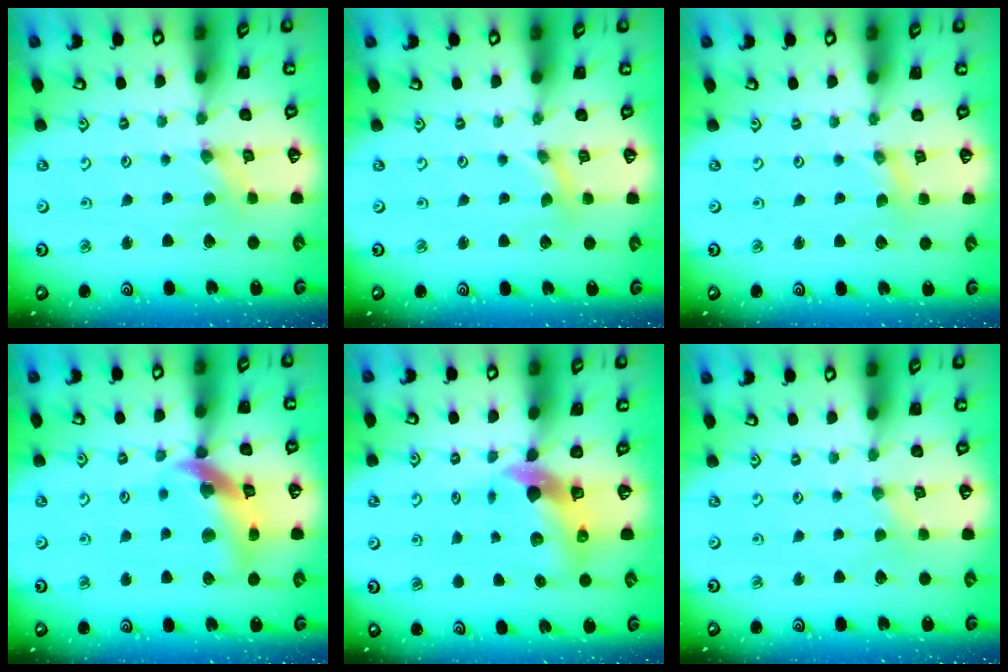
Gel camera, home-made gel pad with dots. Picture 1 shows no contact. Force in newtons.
{"total": 0.0}
{"total": 1.4, "press": 1.4, "slide": 0.3}
{"total": 14.9, "press": 14.8, "slide": 1.9}
{"total": 7.0, "press": 6.9, "slide": 1.2}
{"total": 1.1, "press": 1.0, "slide": 0.2}